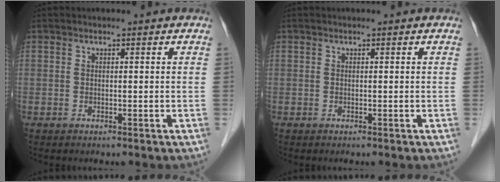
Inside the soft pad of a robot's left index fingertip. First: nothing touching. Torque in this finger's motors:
{"motor_torque": [-0.01, 0.01, 0.00, 0.00]}